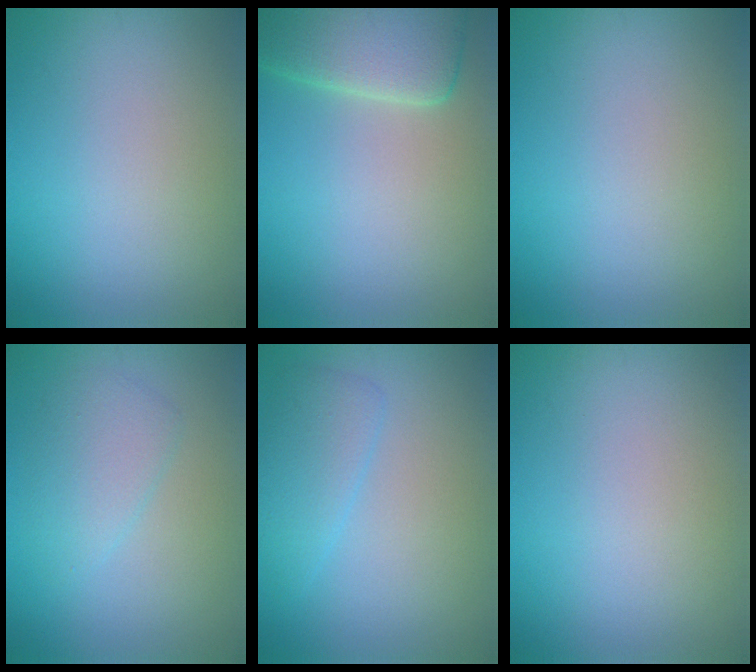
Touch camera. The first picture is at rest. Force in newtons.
{"total": 6.4, "press": 6.3, "slide": 0.8}
{"total": 0.0}
{"total": 2.6, "press": 2.5, "slide": 0.1}
{"total": 2.6, "press": 2.6, "slide": 0.1}
{"total": 0.0}